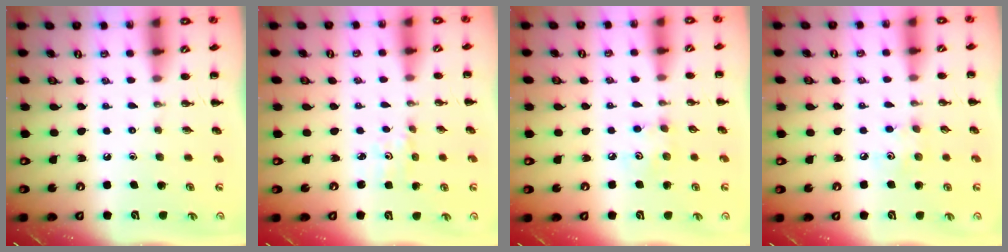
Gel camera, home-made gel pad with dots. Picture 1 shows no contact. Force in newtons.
{"total": 1.1, "press": 1.0, "slide": 0.3}
{"total": 3.8, "press": 3.8, "slide": 0.7}
{"total": 4.0, "press": 3.9, "slide": 0.9}